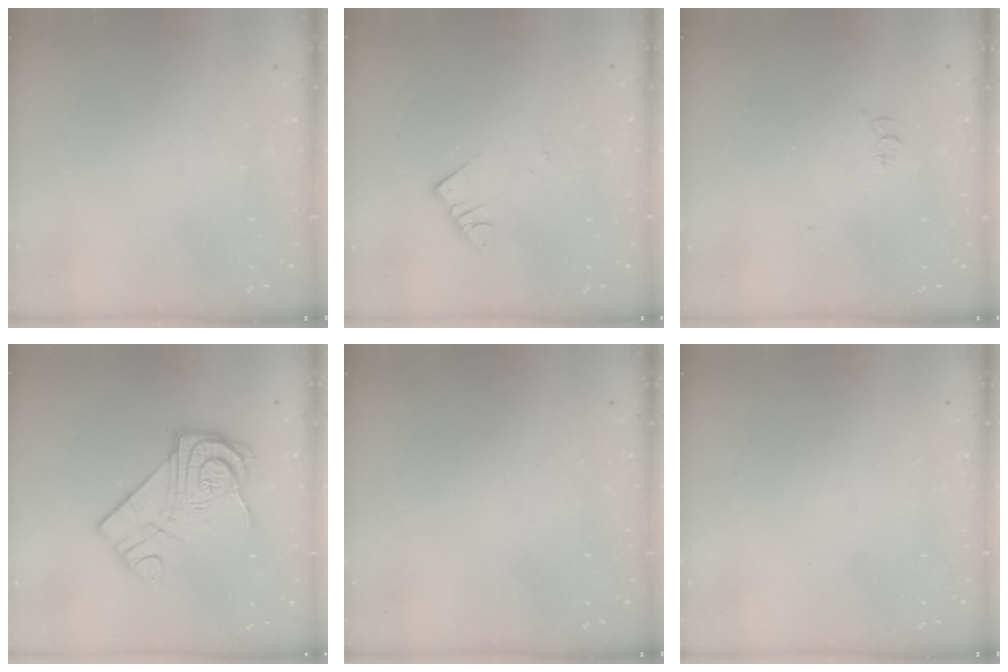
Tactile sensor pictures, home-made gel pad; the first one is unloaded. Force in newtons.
{"total": 2.6, "press": 2.6, "slide": 0.1}
{"total": 5.2, "press": 5.1, "slide": 0.6}
{"total": 14.3, "press": 14.3, "slide": 0.7}
{"total": 0.0}
{"total": 0.0}